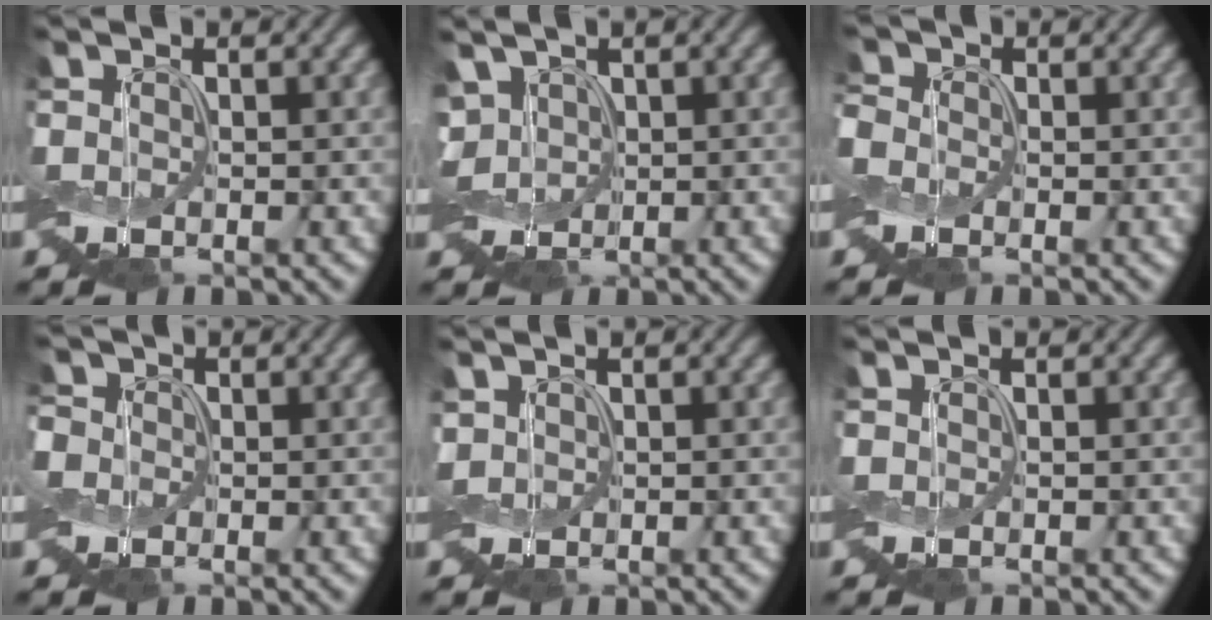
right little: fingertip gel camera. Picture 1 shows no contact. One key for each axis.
{"total": 2.7, "fx": 1.0, "fy": 1.8, "fz": 1.7, "tx": -0.038, "ty": 0.010, "tz": 0.012}
{"total": 1.7, "fx": -0.3, "fy": 1.6, "fz": 0.6, "tx": -0.025, "ty": 0.006, "tz": -0.012}
{"total": 2.8, "fx": 0.9, "fy": 2.5, "fz": 0.9, "tx": -0.047, "ty": 0.010, "tz": 0.006}
{"total": 0.8, "fx": 0.1, "fy": 0.7, "fz": 0.5, "tx": -0.015, "ty": 0.005, "tz": 0.001}
{"total": 0.0}